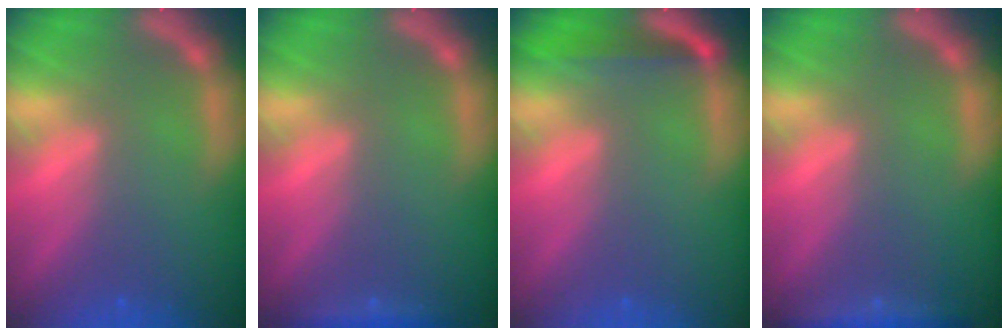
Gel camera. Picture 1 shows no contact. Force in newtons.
{"total": 1.4}
{"total": 3.0}
{"total": 2.4}